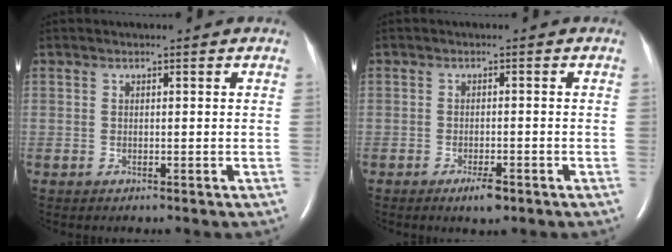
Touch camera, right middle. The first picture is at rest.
{"total": 2.7, "force": [-1.7, 0.6, 1.9], "torque": [-0.038, -0.002, -0.026]}